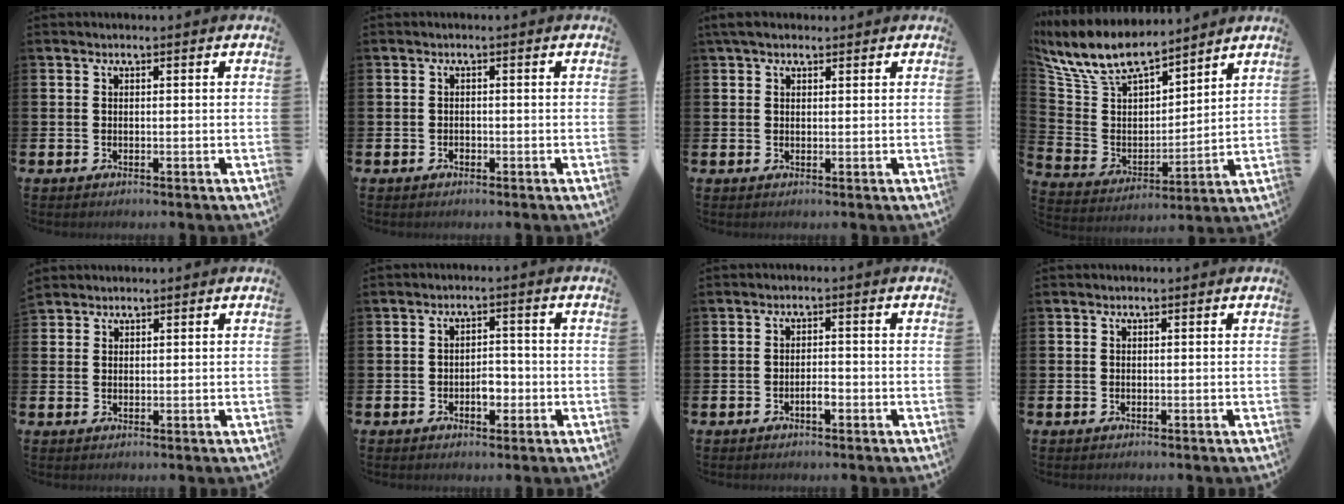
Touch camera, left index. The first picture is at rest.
{"total": 0.7, "force": [-0.5, 0.5, 0.2], "torque": [-0.010, 0.003, -0.009]}
{"total": 2.5, "force": [1.8, 1.2, 1.2], "torque": [-0.014, 0.001, 0.029]}
{"total": 10.4, "force": [9.2, 3.2, 3.5], "torque": [-0.118, -0.058, 0.164]}
{"total": 1.6, "force": [1.5, 0.5, -0.2], "torque": [0.013, -0.005, 0.027]}
{"total": 2.7, "force": [-1.2, 1.6, 1.8], "torque": [-0.020, -0.001, -0.027]}
{"total": 1.8, "force": [-1.1, 0.5, 1.3], "torque": [-0.020, 0.000, -0.023]}
{"total": 0.0}